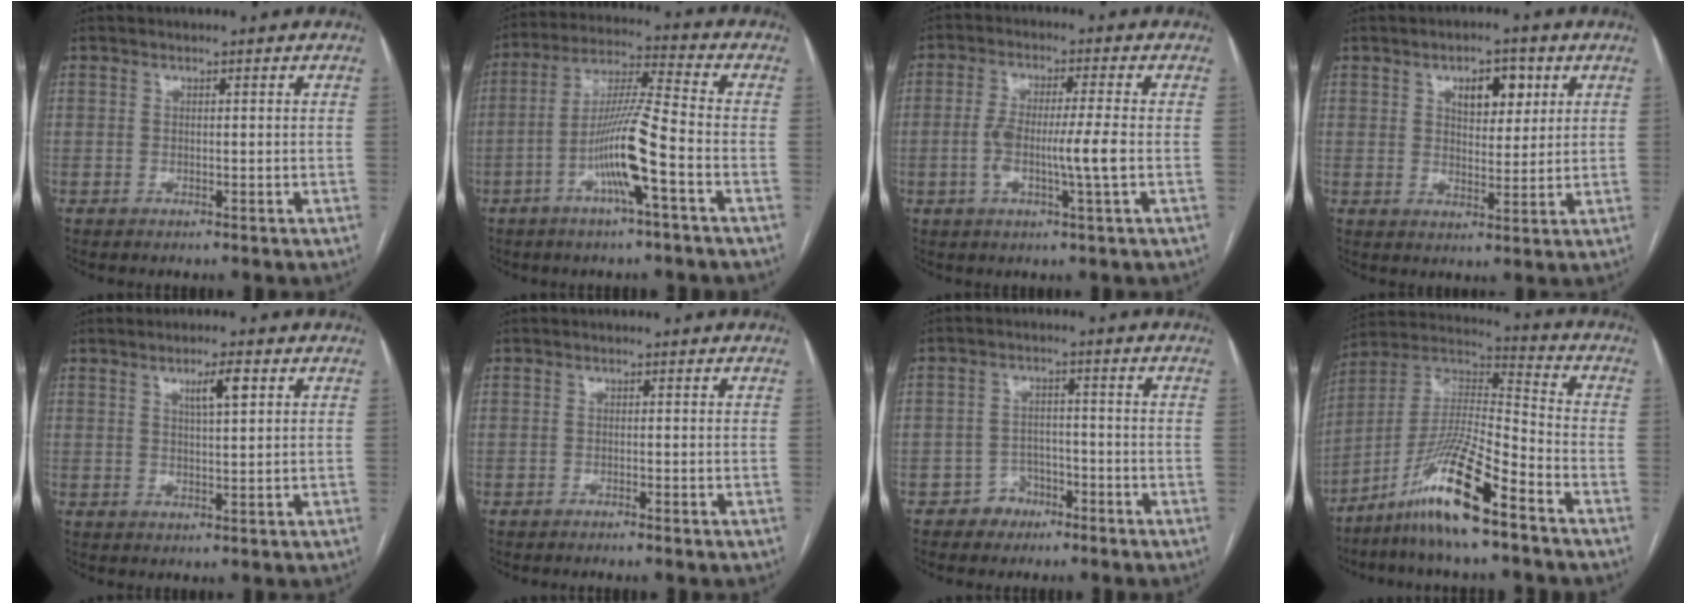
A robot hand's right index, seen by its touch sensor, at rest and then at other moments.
{"total": 11.4, "force": [-4.2, -0.1, 10.6], "torque": [-0.206, 0.004, -0.082]}
{"total": 7.6, "force": [-1.3, 0.1, 7.5], "torque": [-0.143, 0.003, -0.024]}
{"total": 6.3, "force": [2.8, 3.2, 4.7], "torque": [-0.070, 0.006, 0.046]}
{"total": 3.9, "force": [1.8, 0.5, 3.5], "torque": [-0.058, 0.001, 0.030]}
{"total": 0.9, "force": [-0.8, -0.1, 0.5], "torque": [-0.010, 0.001, -0.012]}
{"total": 3.9, "force": [-2.5, 2.9, 0.3], "torque": [0.003, 0.015, -0.039]}
{"total": 14.8, "force": [-9.5, 0.9, 11.3], "torque": [-0.225, -0.006, -0.179]}